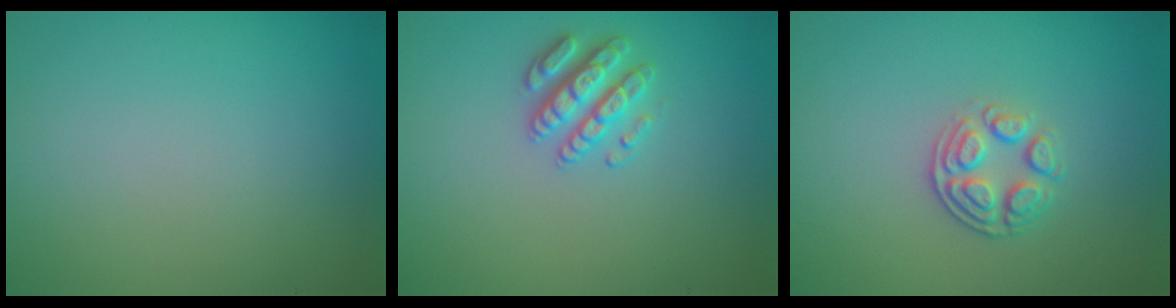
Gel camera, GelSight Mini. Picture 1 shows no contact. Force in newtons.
{"total": 2.6, "press": 2.6, "slide": 0.5}
{"total": 2.7, "press": 2.3, "slide": 1.4}